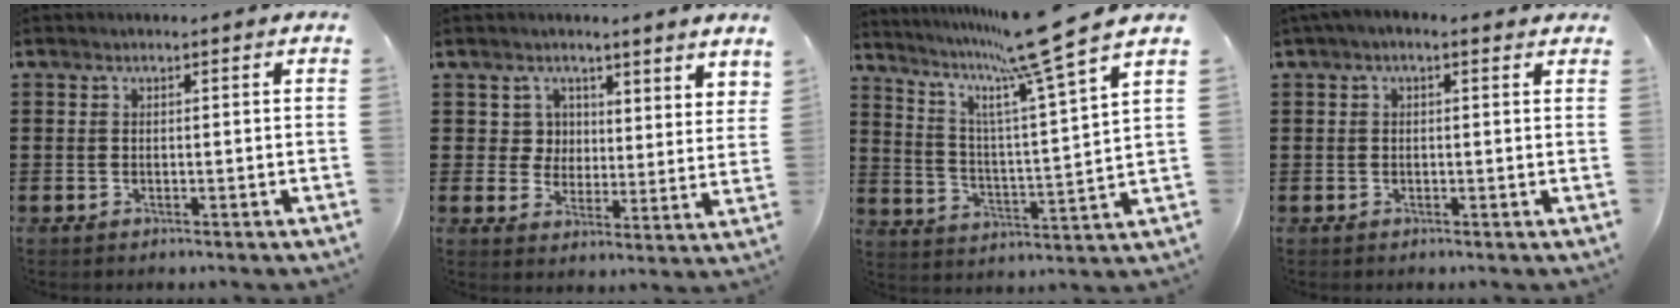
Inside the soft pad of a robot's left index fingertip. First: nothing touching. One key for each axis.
{"total": 4.6, "fx": 3.4, "fy": 3.0, "fz": -0.4, "tx": -0.019, "ty": -0.009, "tz": 0.063}
{"total": 11.0, "fx": 9.1, "fy": -0.9, "fz": 6.1, "tx": -0.139, "ty": -0.065, "tz": 0.139}
{"total": 1.3, "fx": 0.2, "fy": 0.5, "fz": 1.2, "tx": -0.025, "ty": 0.003, "tz": 0.003}